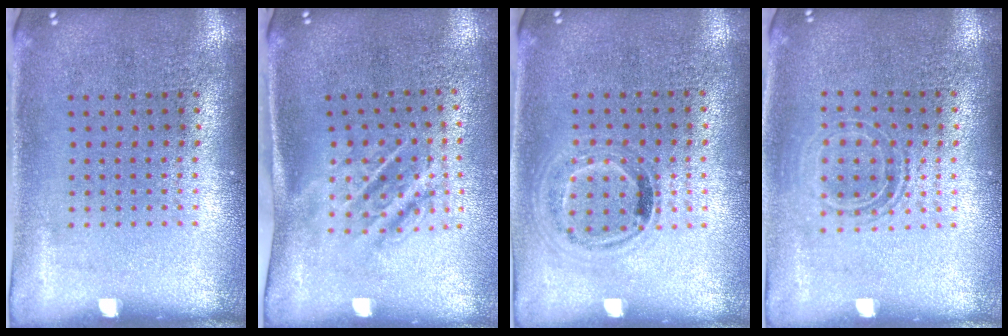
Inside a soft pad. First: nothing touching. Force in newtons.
{"total": 1.7, "press": 1.2, "slide": 1.2}
{"total": 1.0, "press": 0.9, "slide": 0.5}
{"total": 1.4, "press": 1.2, "slide": 0.8}